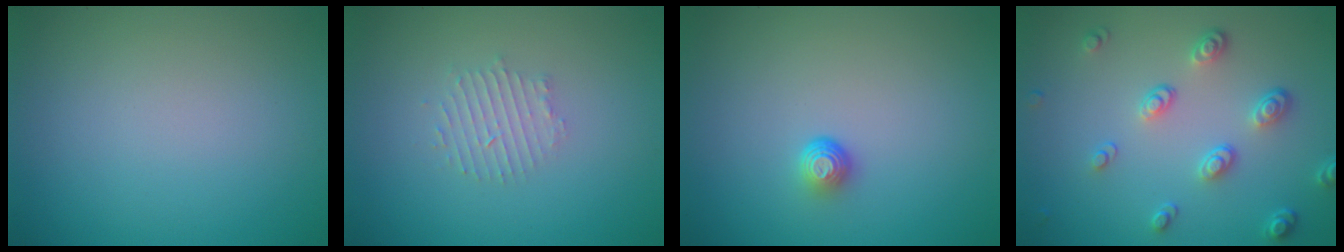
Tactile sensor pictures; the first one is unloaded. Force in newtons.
{"total": 1.8, "press": 1.7, "slide": 0.4}
{"total": 1.5, "press": 1.0, "slide": 1.1}
{"total": 3.5, "press": 2.8, "slide": 2.2}